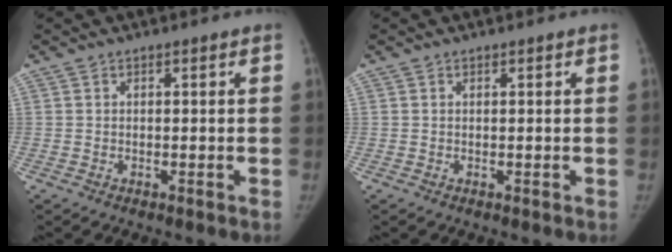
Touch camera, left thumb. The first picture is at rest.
{"total": 0.0}